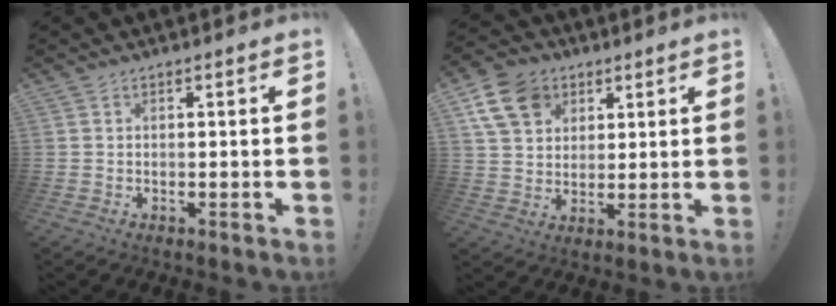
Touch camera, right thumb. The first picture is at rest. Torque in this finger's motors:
{"motor_torque": [0.50, 0.72, 0.62, 0.32, 0.01]}